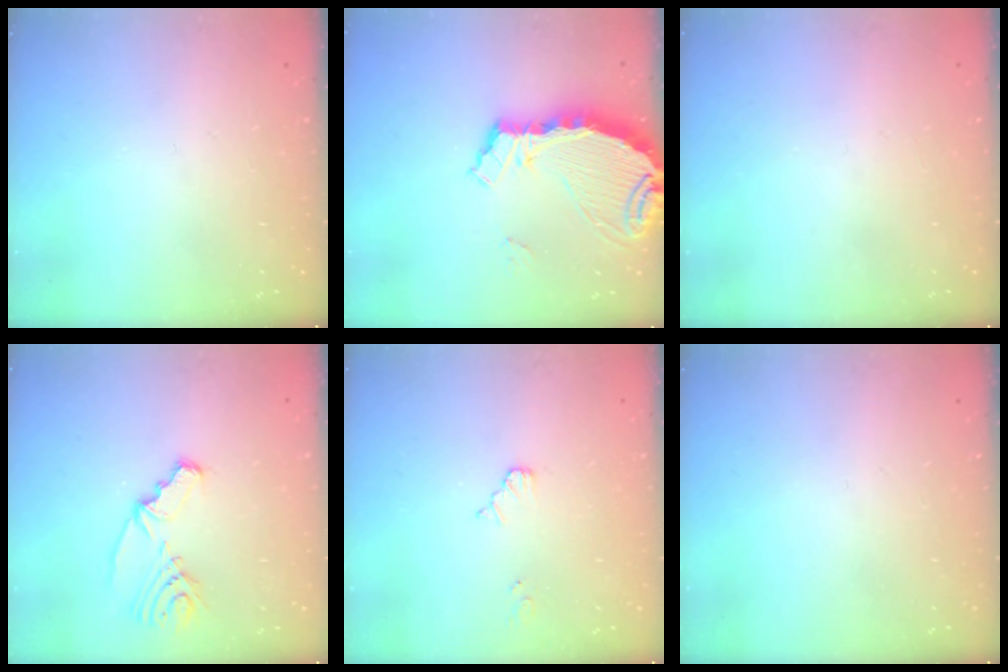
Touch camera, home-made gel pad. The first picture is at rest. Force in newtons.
{"total": 8.9, "press": 8.9, "slide": 1.0}
{"total": 0.0}
{"total": 8.2, "press": 7.3, "slide": 3.7}
{"total": 2.9, "press": 2.8, "slide": 0.4}
{"total": 0.0}